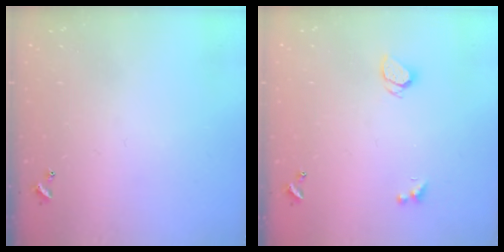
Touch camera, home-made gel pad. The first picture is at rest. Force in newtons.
{"total": 1.9, "press": 1.8, "slide": 0.4}